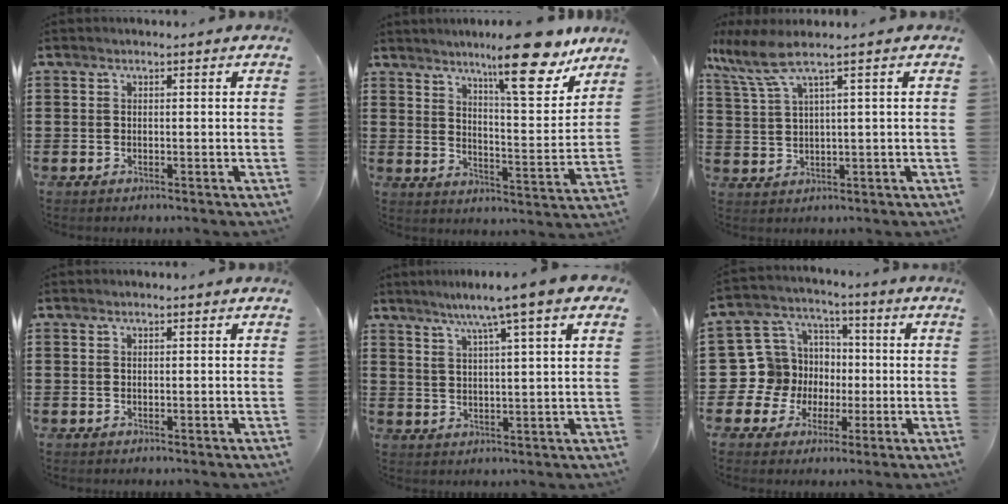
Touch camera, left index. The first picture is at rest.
{"total": 14.8, "force": [11.1, 2.6, 9.4], "torque": [-0.140, -0.061, 0.179]}
{"total": 5.5, "force": [2.7, 0.7, 4.8], "torque": [-0.126, -0.019, 0.037]}
{"total": 0.0}
{"total": 6.7, "force": [4.6, -0.3, 4.8], "torque": [-0.108, -0.015, 0.074]}
{"total": 11.5, "force": [-0.9, 11.2, 2.4], "torque": [-0.121, 0.004, -0.012]}